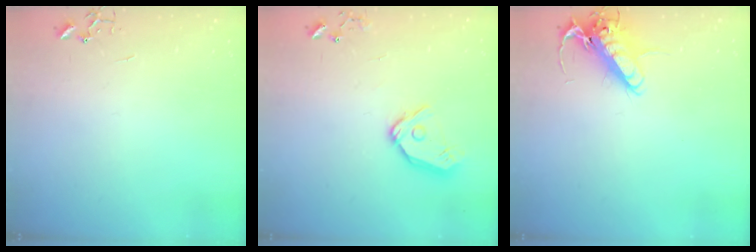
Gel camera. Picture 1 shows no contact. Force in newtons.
{"total": 12.2, "press": 12.1, "slide": 1.5}
{"total": 13.3, "press": 13.1, "slide": 2.4}